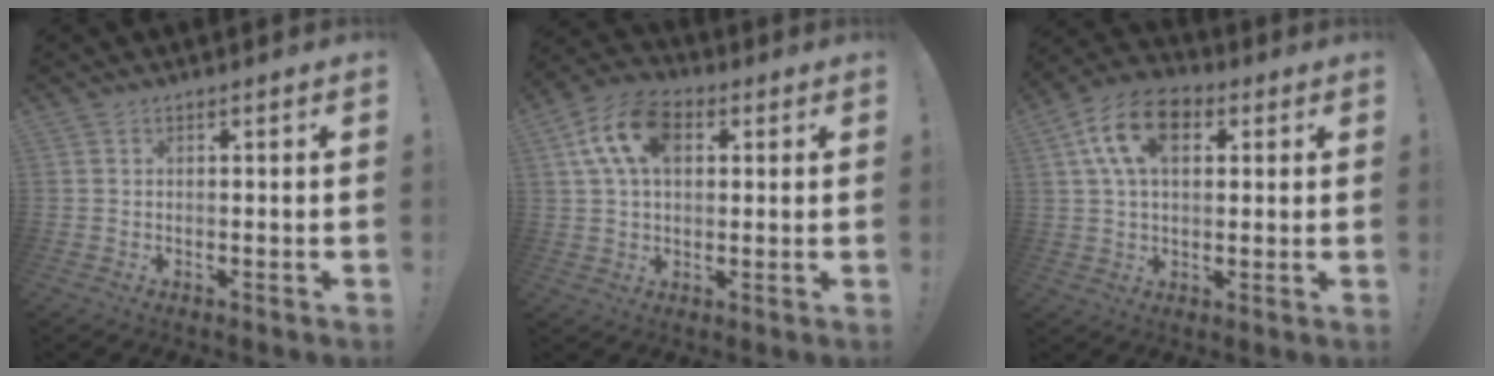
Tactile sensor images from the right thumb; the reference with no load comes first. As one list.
[{"total": 14.0, "force": [4.4, 9.0, 9.8], "torque": [-0.176, 0.004, 0.083]}, {"total": 14.5, "force": [5.0, 9.2, 10.1], "torque": [-0.179, 0.002, 0.094]}]